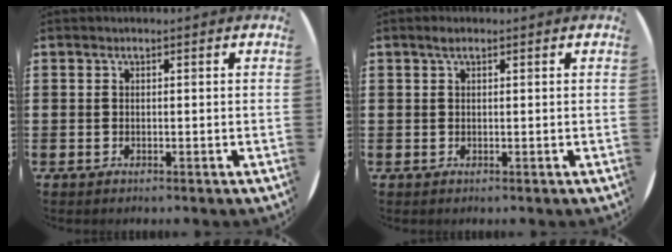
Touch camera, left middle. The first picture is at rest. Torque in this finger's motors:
{"motor_torque": [0.25, -0.34, 0.01, 0.00]}